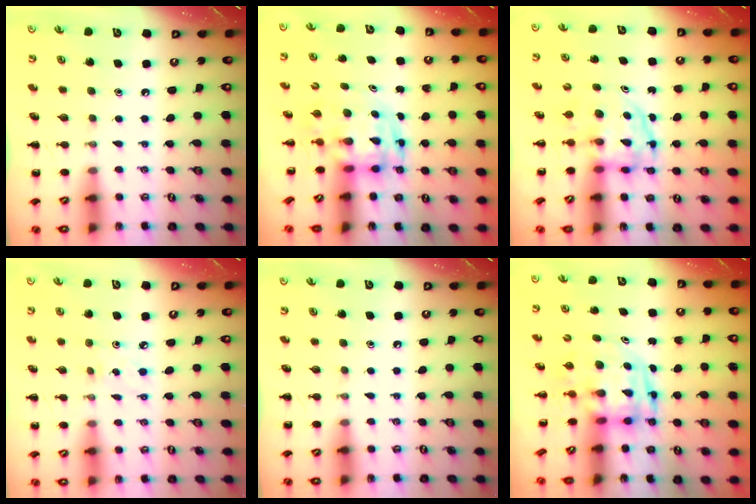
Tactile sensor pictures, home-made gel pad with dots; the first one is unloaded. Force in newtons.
{"total": 3.8, "press": 3.7, "slide": 0.7}
{"total": 3.8, "press": 3.8, "slide": 0.3}
{"total": 2.7, "press": 2.5, "slide": 0.9}
{"total": 0.0}
{"total": 3.3, "press": 3.2, "slide": 0.7}